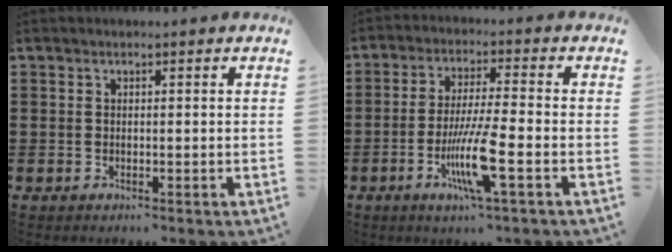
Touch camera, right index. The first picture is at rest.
{"total": 9.1, "force": [-3.4, 0.7, 8.4], "torque": [-0.171, -0.018, -0.067]}